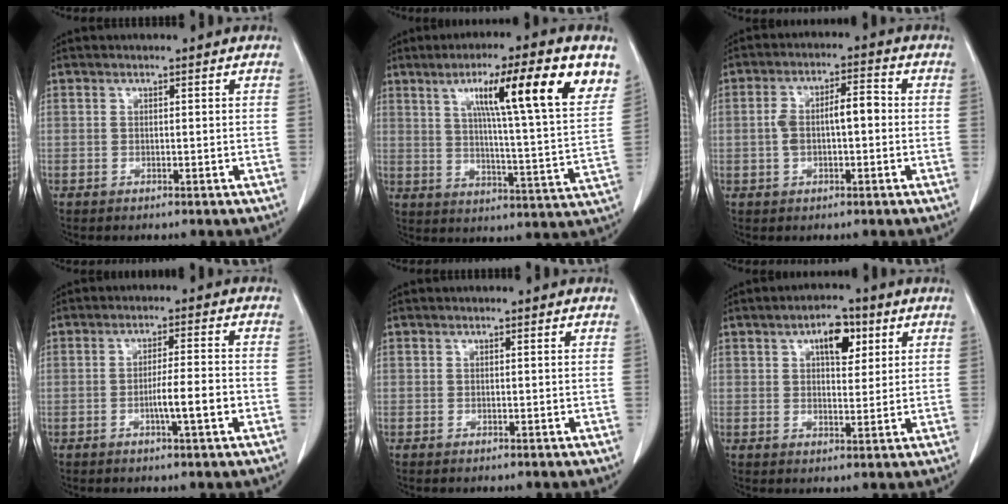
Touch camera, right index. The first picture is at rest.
{"total": 18.7, "force": [9.0, 0.4, 16.4], "torque": [-0.237, 0.007, 0.127]}
{"total": 6.6, "force": [-0.3, 2.5, 6.1], "torque": [-0.125, 0.028, -0.006]}
{"total": 6.3, "force": [-2.1, 0.1, 6.0], "torque": [-0.098, 0.000, -0.033]}
{"total": 0.0}
{"total": 5.9, "force": [2.6, 2.7, 4.5], "torque": [-0.072, 0.009, 0.040]}